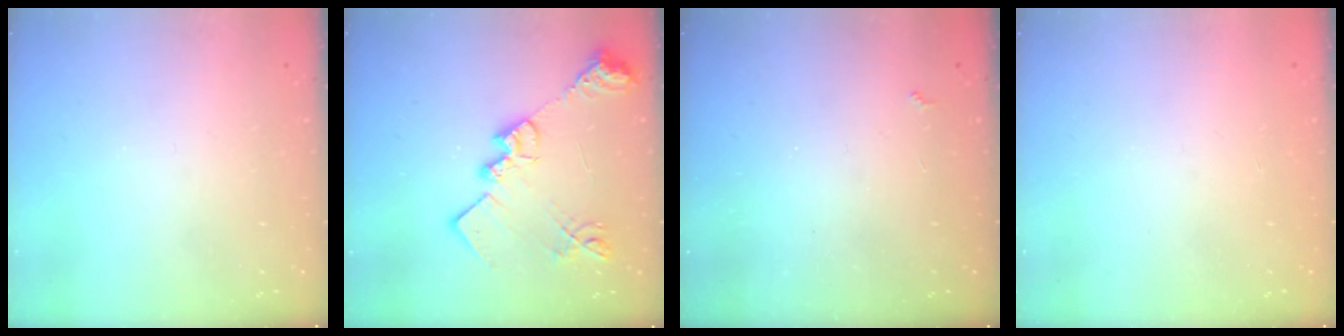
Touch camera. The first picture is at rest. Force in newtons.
{"total": 18.5, "press": 18.4, "slide": 1.3}
{"total": 2.3, "press": 2.2, "slide": 0.4}
{"total": 1.0, "press": 0.9, "slide": 0.1}